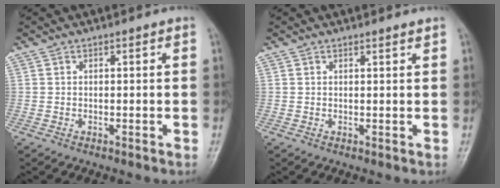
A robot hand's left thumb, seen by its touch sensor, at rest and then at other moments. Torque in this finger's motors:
{"motor_torque": [-0.17, -0.08, -0.16, -0.11, 0.02]}